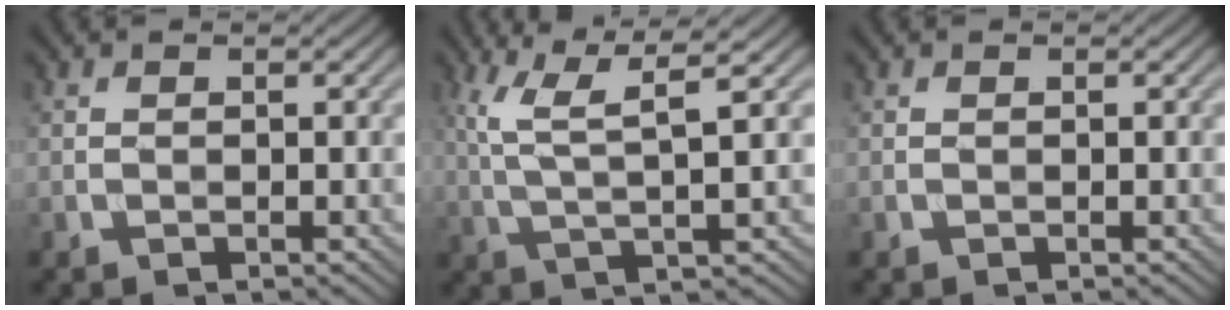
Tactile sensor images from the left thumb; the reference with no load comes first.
{"total": 6.7, "force": [2.5, 1.2, 6.1], "torque": [-0.131, 0.012, 0.052]}
{"total": 0.0}